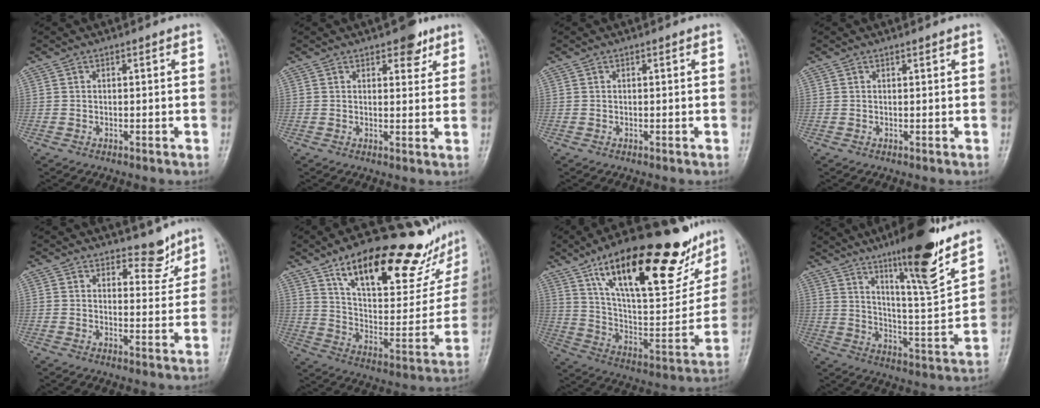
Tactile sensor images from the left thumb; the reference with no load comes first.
{"total": 4.9, "force": [3.0, 2.6, 2.9], "torque": [-0.014, -0.013, 0.036]}
{"total": 0.0}
{"total": 0.6, "force": [0.4, 0.2, 0.3], "torque": [-0.008, -0.003, 0.006]}
{"total": 5.2, "force": [4.1, 2.6, 1.9], "torque": [0.004, -0.031, 0.058]}
{"total": 29.7, "force": [19.4, 10.3, 20.0], "torque": [-0.245, -0.057, 0.301]}
{"total": 32.6, "force": [19.2, 11.6, 23.7], "torque": [-0.321, -0.035, 0.311]}
{"total": 17.7, "force": [12.3, 2.6, 12.4], "torque": [-0.169, -0.080, 0.200]}